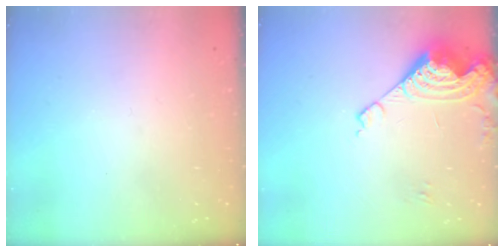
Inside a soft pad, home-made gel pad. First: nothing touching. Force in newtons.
{"total": 15.1, "press": 15.0, "slide": 1.8}